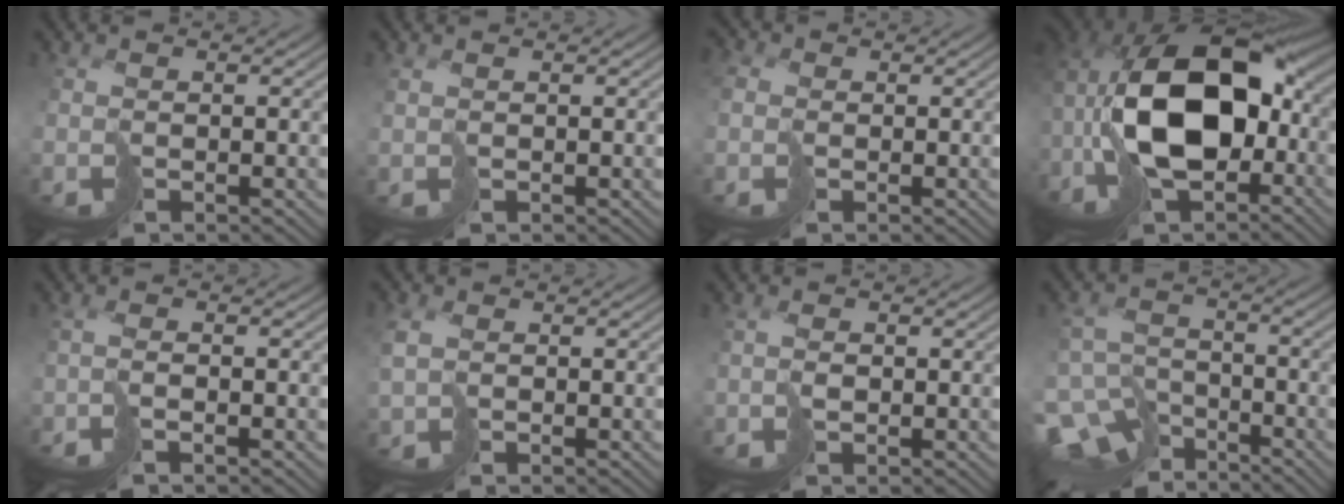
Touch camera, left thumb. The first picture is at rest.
{"total": 0.9, "force": [0.5, 0.4, 0.6], "torque": [-0.021, -0.002, 0.012]}
{"total": 4.2, "force": [-0.2, 3.7, 2.1], "torque": [-0.075, 0.009, -0.017]}
{"total": 16.9, "force": [-2.3, 9.8, 13.6], "torque": [-0.256, 0.011, -0.043]}
{"total": 1.5, "force": [-1.1, -0.3, 1.0], "torque": [-0.018, 0.008, -0.021]}
{"total": 3.6, "force": [-0.2, 2.6, 2.5], "torque": [-0.068, 0.000, -0.006]}
{"total": 1.4, "force": [-0.1, 0.8, 1.2], "torque": [-0.016, 0.007, 0.001]}
{"total": 10.6, "force": [-8.2, 5.3, 4.1], "torque": [-0.093, -0.014, -0.132]}